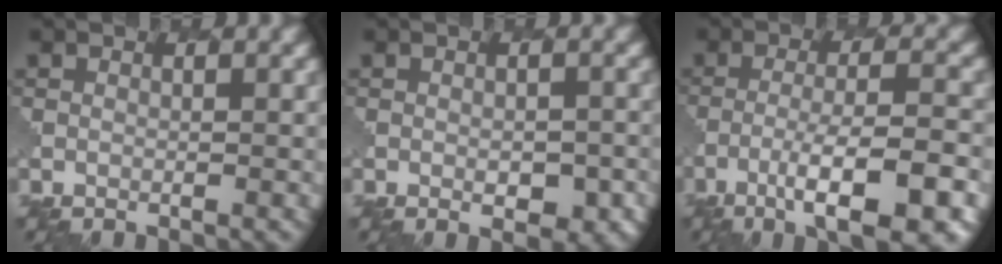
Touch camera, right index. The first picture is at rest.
{"total": 3.0, "force": [-1.0, 1.5, 2.4], "torque": [-0.031, -0.004, -0.005]}
{"total": 8.6, "force": [-4.3, 1.9, 7.2], "torque": [-0.115, 0.003, -0.066]}